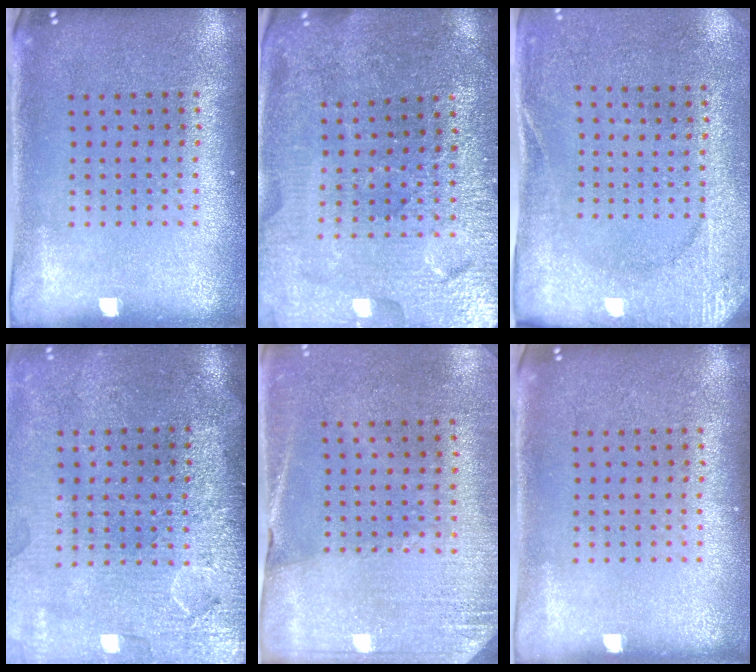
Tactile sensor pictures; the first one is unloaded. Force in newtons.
{"total": 3.3, "press": 3.3, "slide": 0.2}
{"total": 2.6, "press": 2.4, "slide": 1.0}
{"total": 4.3, "press": 3.7, "slide": 2.2}
{"total": 2.6, "press": 2.4, "slide": 1.1}
{"total": 0.0}